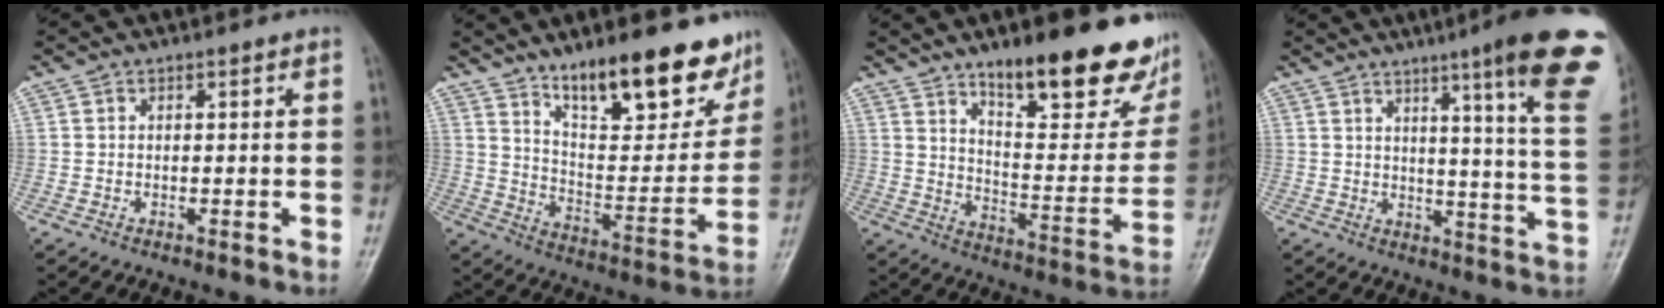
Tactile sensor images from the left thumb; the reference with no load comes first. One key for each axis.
{"total": 20.7, "fx": 14.6, "fy": 7.1, "fz": 12.8, "tx": -0.137, "ty": -0.086, "tz": 0.232}
{"total": 25.5, "fx": 16.5, "fy": 8.1, "fz": 17.7, "tx": -0.196, "ty": -0.083, "tz": 0.244}
{"total": 20.5, "fx": 11.5, "fy": 1.3, "fz": 17.0, "tx": -0.202, "ty": -0.058, "tz": 0.138}